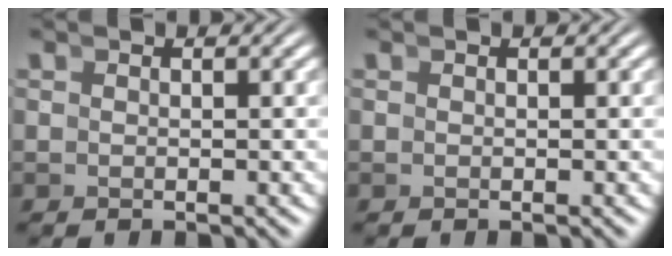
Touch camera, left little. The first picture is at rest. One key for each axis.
{"total": 0.0}